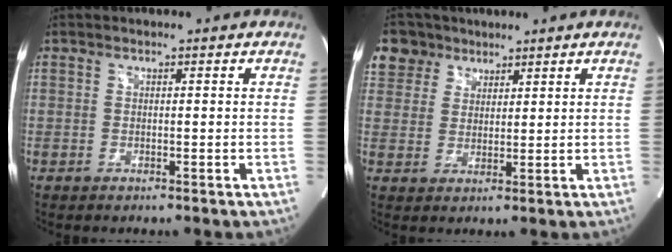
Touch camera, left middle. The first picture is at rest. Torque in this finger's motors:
{"motor_torque": [0.28, -0.19, 0.12, 0.06]}